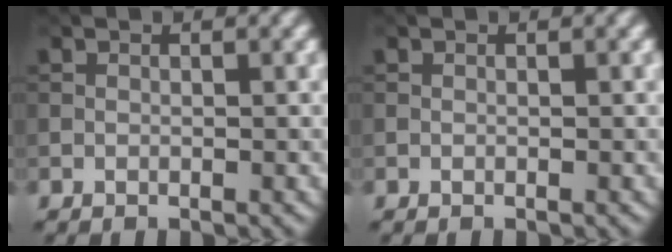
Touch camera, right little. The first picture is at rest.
{"total": 0.0}